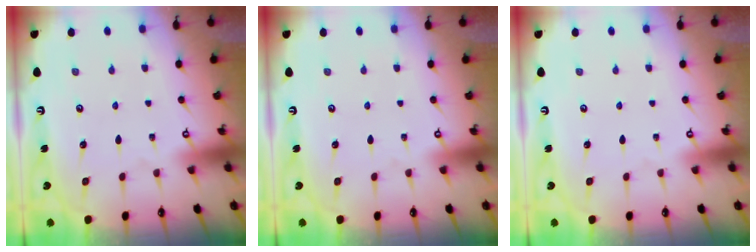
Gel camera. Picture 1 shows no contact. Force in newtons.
{"total": 0.0}
{"total": 0.0}